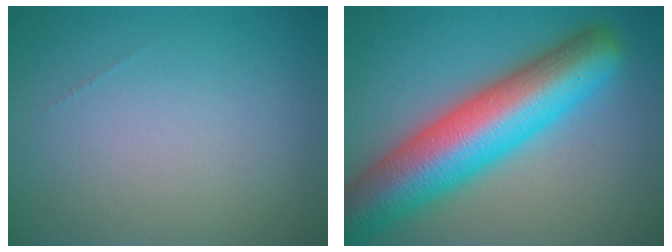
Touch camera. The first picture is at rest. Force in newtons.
{"total": 12.7, "press": 12.7, "slide": 0.4}